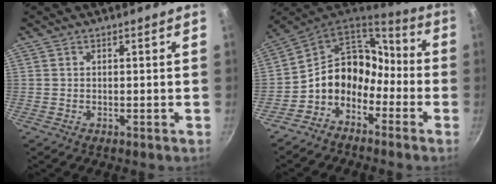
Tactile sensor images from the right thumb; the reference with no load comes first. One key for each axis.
{"total": 12.5, "fx": -4.9, "fy": 9.7, "fz": 6.2, "tx": -0.068, "ty": 0.075, "tz": -0.113}